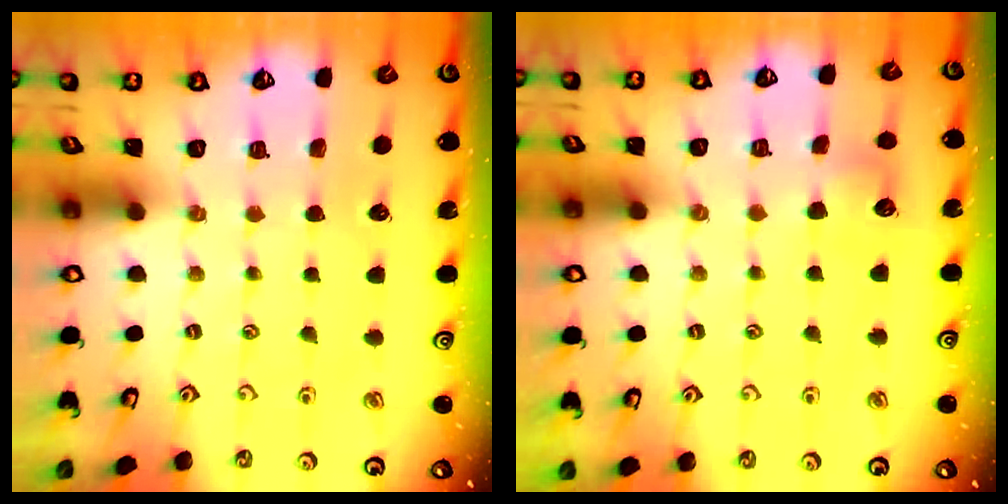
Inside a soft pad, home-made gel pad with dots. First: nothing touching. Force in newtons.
{"total": 5.8, "press": 5.8, "slide": 0.9}